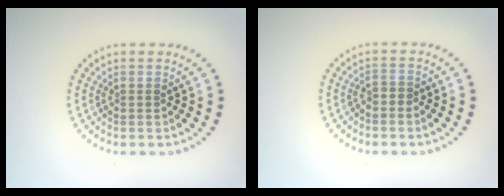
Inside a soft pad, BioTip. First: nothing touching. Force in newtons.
{"total": 0.8, "press": 0.5, "slide": 0.6}